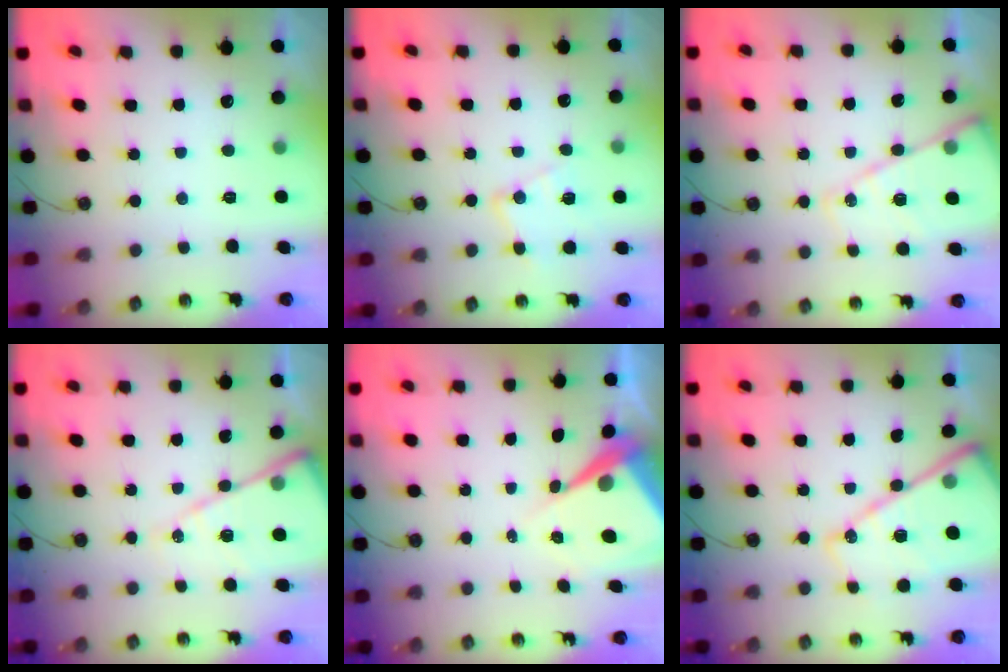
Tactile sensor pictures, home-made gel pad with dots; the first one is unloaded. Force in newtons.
{"total": 10.8, "press": 10.8, "slide": 0.4}
{"total": 15.8, "press": 15.8, "slide": 1.5}
{"total": 14.8, "press": 14.7, "slide": 1.7}
{"total": 9.6, "press": 9.5, "slide": 0.9}
{"total": 18.7, "press": 18.6, "slide": 2.0}